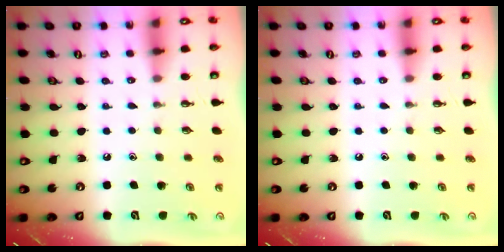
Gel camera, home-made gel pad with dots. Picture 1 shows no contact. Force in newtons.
{"total": 0.0}